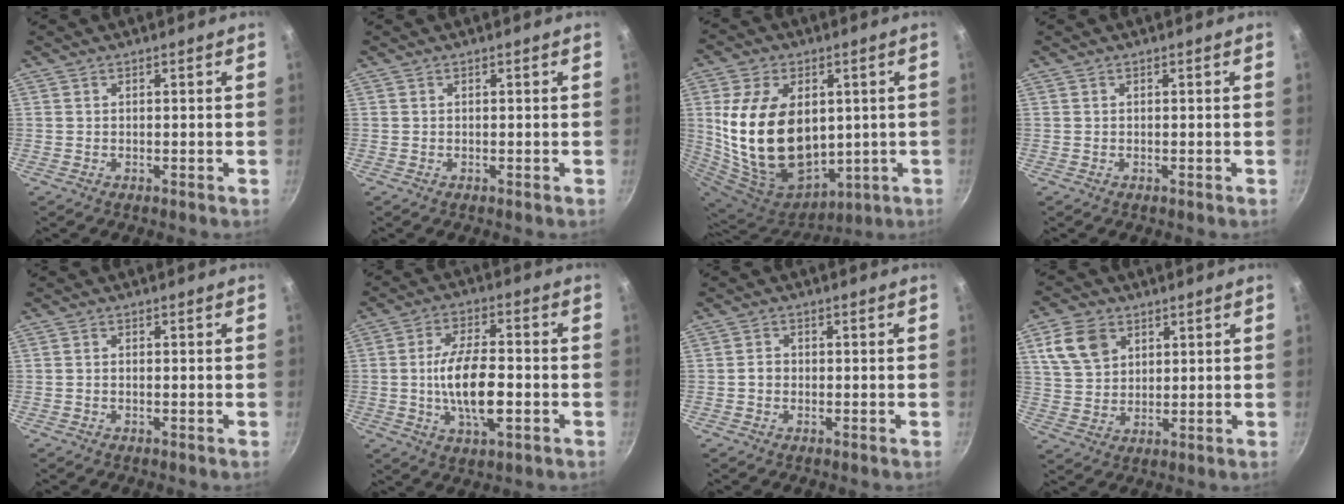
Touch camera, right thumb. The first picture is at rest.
{"total": 0.0}
{"total": 23.6, "force": [2.3, 16.1, 17.1], "torque": [-0.298, -0.010, 0.065]}
{"total": 0.0}
{"total": 0.6, "force": [-0.3, 0.4, 0.4], "torque": [-0.010, 0.005, -0.006]}
{"total": 12.3, "force": [-2.1, 5.2, 11.0], "torque": [-0.191, 0.017, -0.037]}
{"total": 1.8, "force": [-0.4, 1.5, 0.9], "torque": [-0.009, 0.012, -0.008]}
{"total": 9.4, "force": [4.1, 6.8, 5.0], "torque": [-0.078, -0.002, 0.082]}